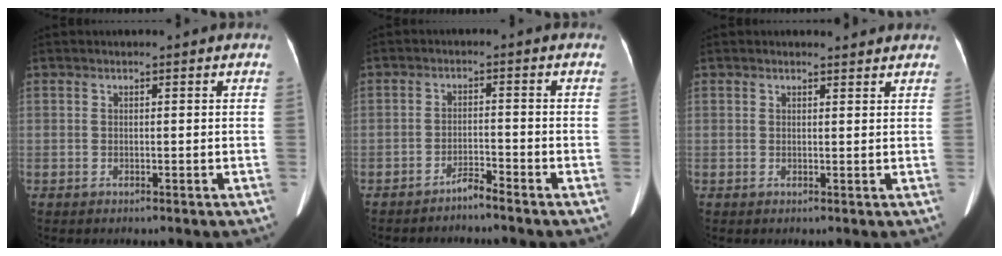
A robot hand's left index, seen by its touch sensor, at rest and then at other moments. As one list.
[{"total": 2.5, "force": [-2.3, -0.3, 0.7], "torque": [-0.012, -0.006, -0.044]}, {"total": 1.7, "force": [1.7, 0.3, 0.1], "torque": [-0.008, -0.001, 0.018]}]